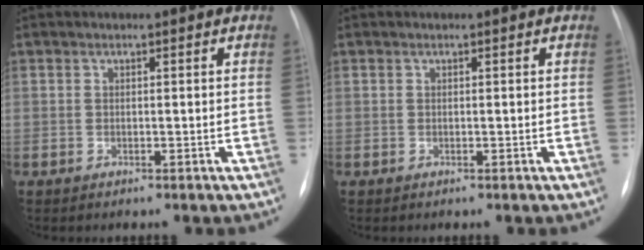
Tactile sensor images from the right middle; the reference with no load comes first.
{"total": 0.0}